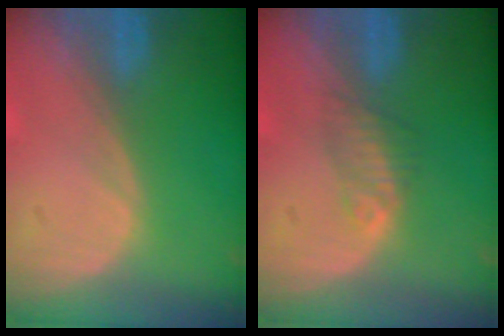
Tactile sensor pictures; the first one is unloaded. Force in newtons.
{"total": 2.3, "press": 2.1, "slide": 0.8}